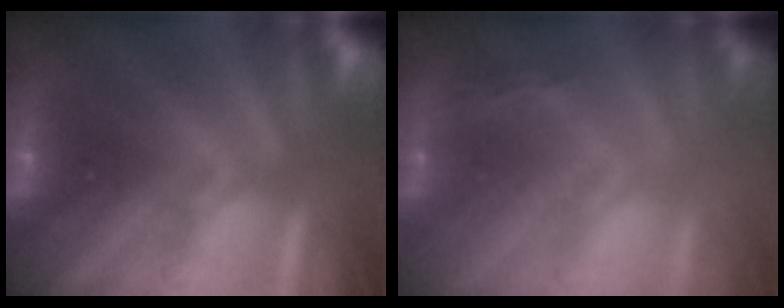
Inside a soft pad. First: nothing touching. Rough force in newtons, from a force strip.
{"total": 2.8}